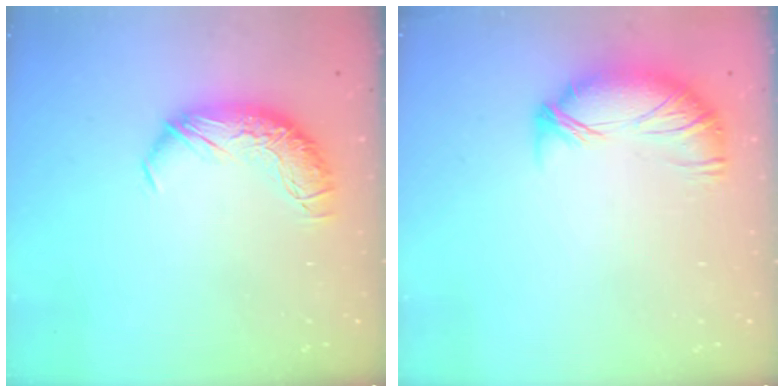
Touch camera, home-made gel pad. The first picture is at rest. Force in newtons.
{"total": 5.0, "press": 4.6, "slide": 1.7}